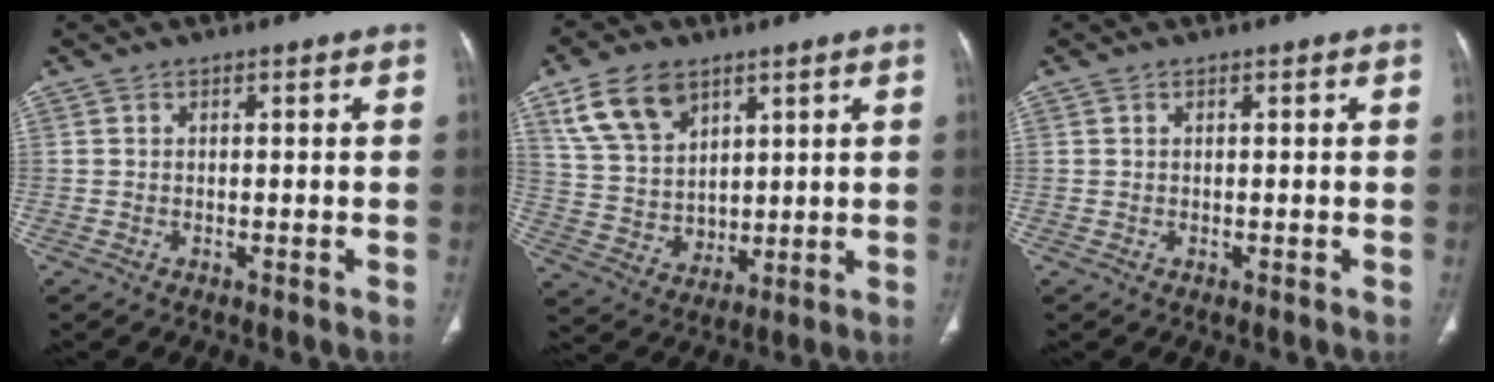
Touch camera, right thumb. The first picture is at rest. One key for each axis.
{"total": 12.7, "fx": 6.9, "fy": 8.6, "fz": 6.3, "tx": -0.094, "ty": -0.030, "tz": 0.144}
{"total": 0.0}